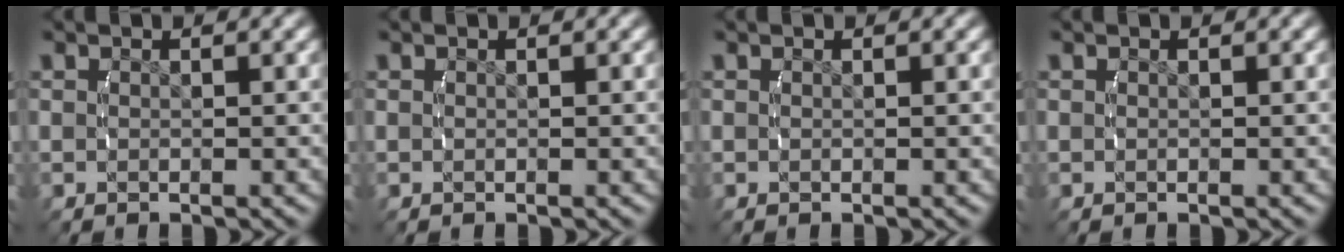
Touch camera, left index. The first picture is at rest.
{"total": 0.0}
{"total": 0.0}
{"total": 0.0}